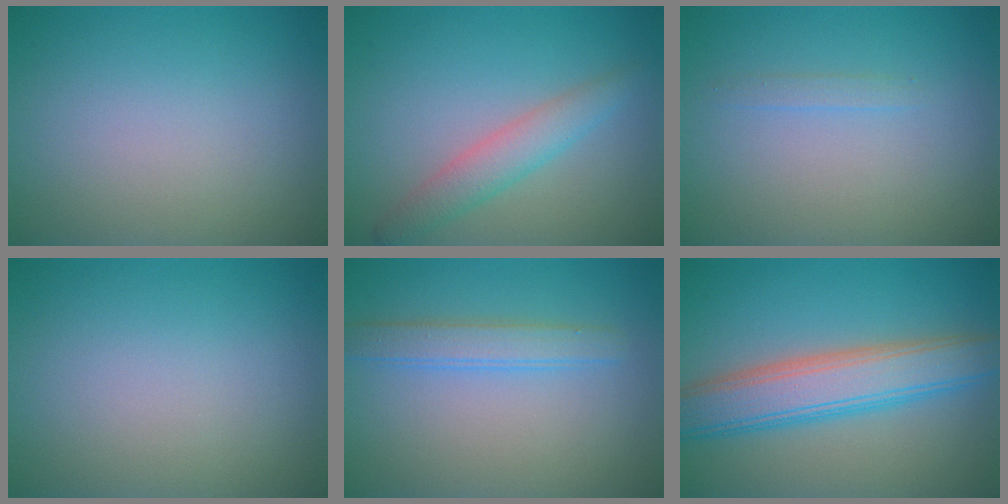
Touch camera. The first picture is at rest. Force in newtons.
{"total": 3.0, "press": 3.0, "slide": 0.1}
{"total": 0.8, "press": 0.8, "slide": 0.1}
{"total": 0.0}
{"total": 2.5, "press": 2.5, "slide": 0.1}
{"total": 6.6, "press": 6.6, "slide": 0.4}